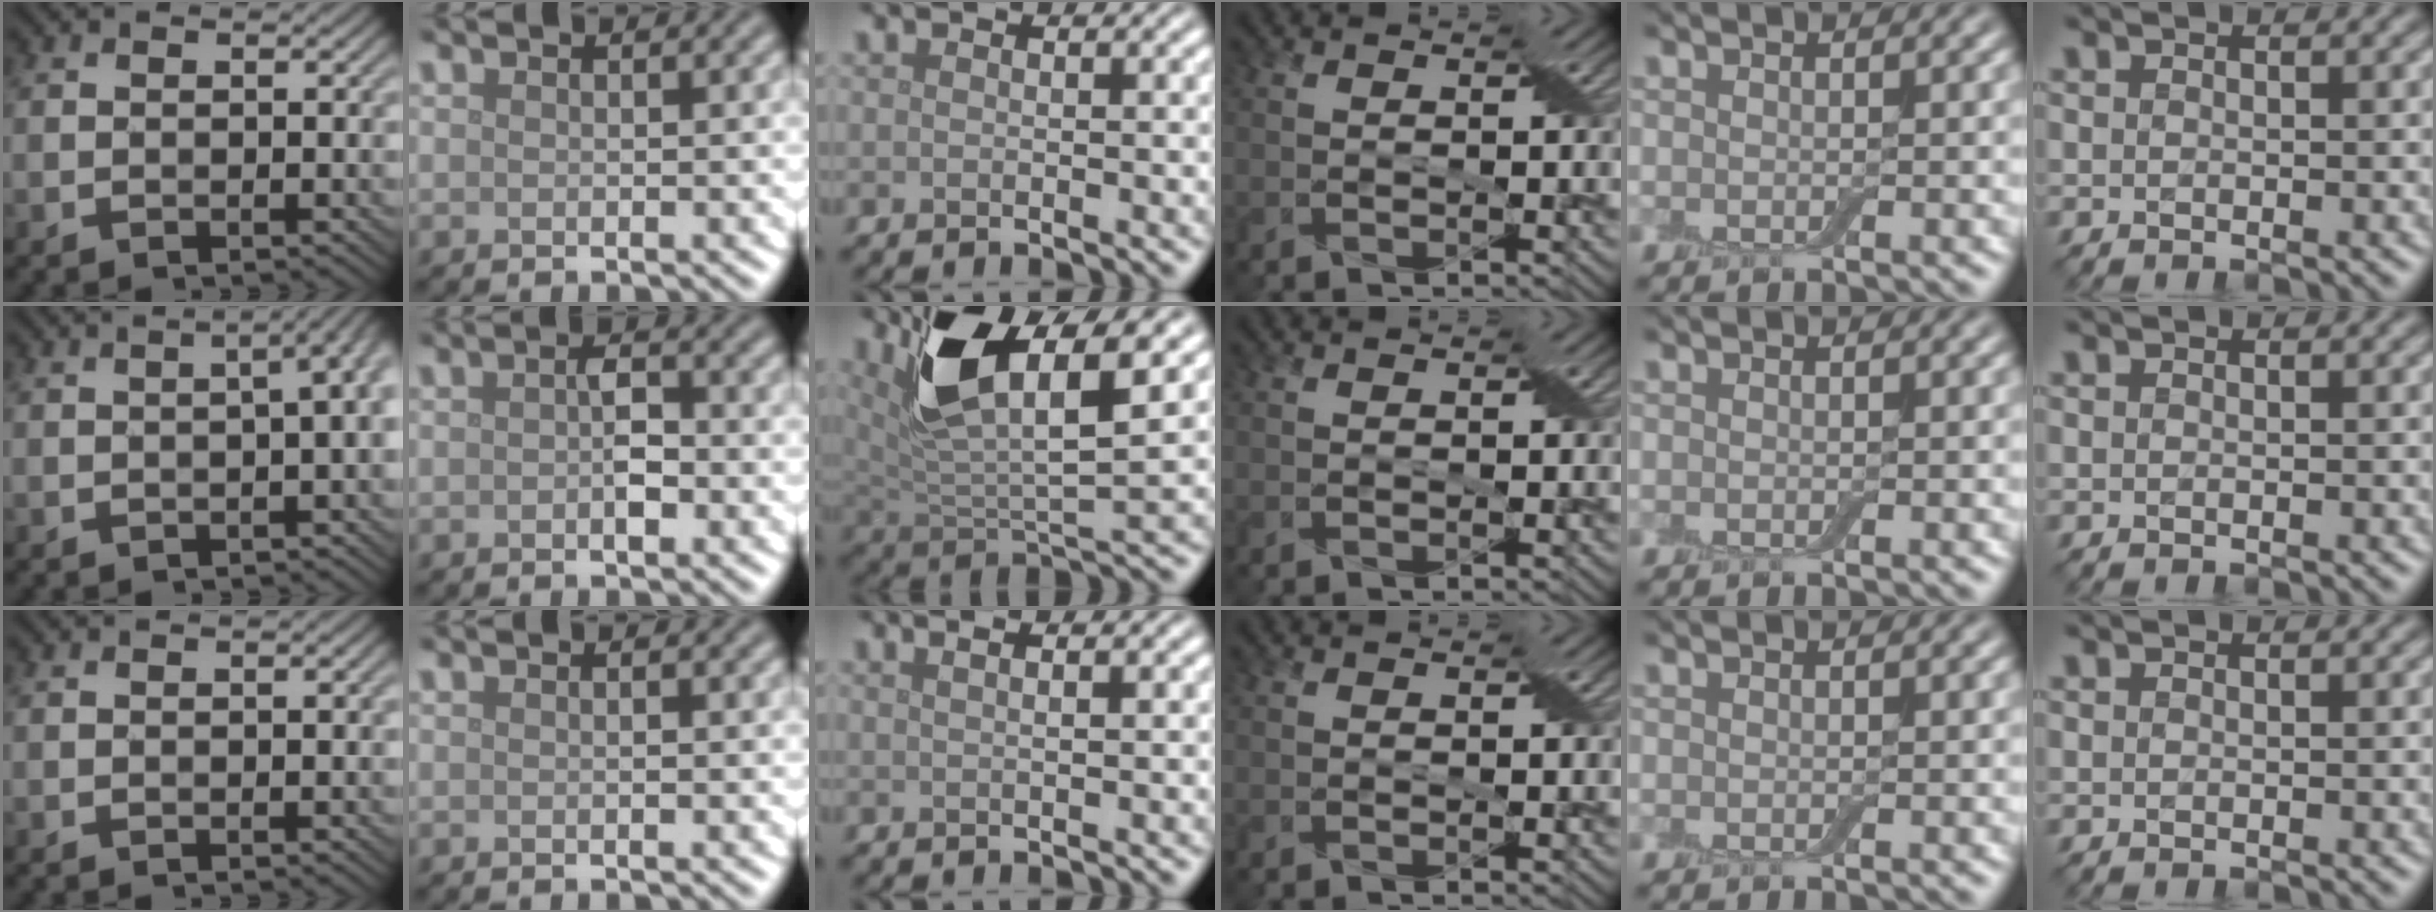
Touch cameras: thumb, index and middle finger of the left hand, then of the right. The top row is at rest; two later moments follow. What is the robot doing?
{"motion": "peel", "object": "adhesive wrap"}